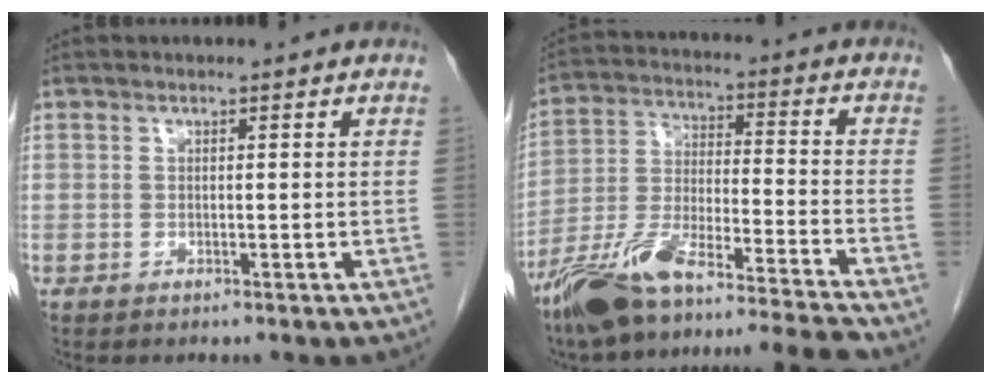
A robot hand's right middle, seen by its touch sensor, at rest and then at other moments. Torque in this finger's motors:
{"motor_torque": [1.08, -1.06, 0.21, 0.08]}